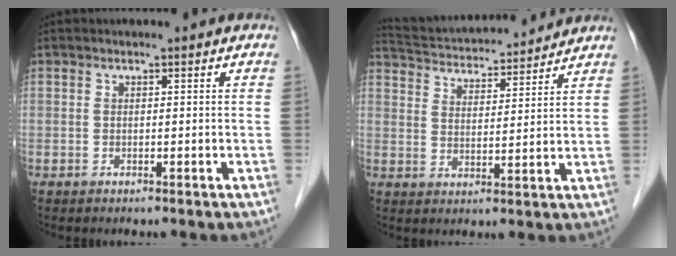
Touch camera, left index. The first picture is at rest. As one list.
[{"total": 15.8, "force": [14.9, 2.1, 4.7], "torque": [-0.087, 0.033, 0.234]}]